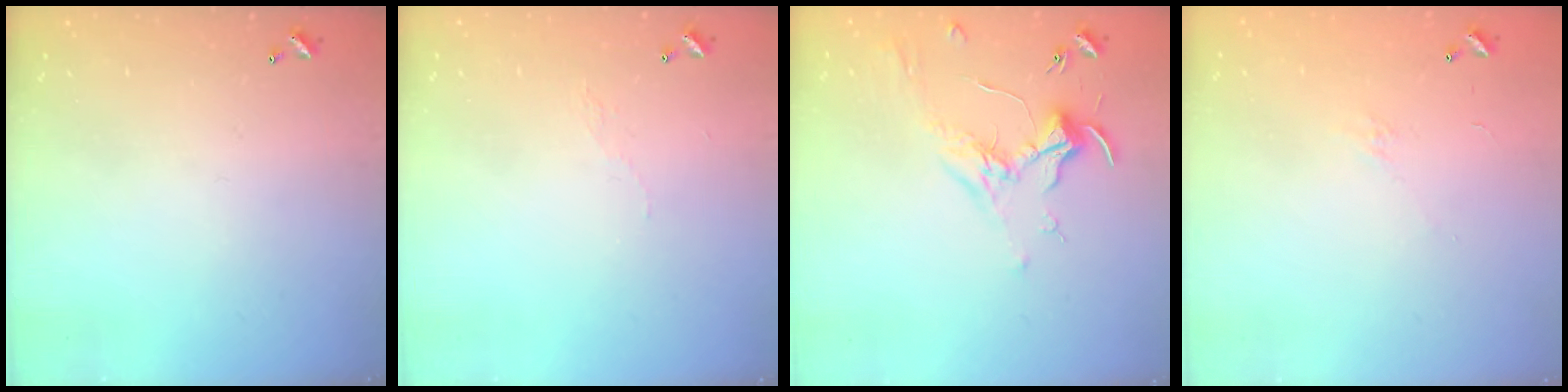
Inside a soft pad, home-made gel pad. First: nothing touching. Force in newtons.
{"total": 2.9, "press": 2.9, "slide": 0.5}
{"total": 1.7, "press": 1.5, "slide": 0.8}
{"total": 4.6, "press": 4.5, "slide": 1.0}